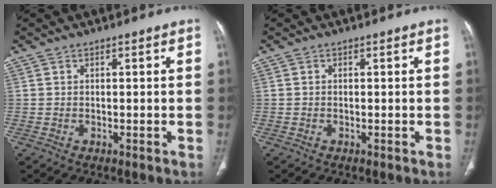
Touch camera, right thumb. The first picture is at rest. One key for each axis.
{"total": 0.0}